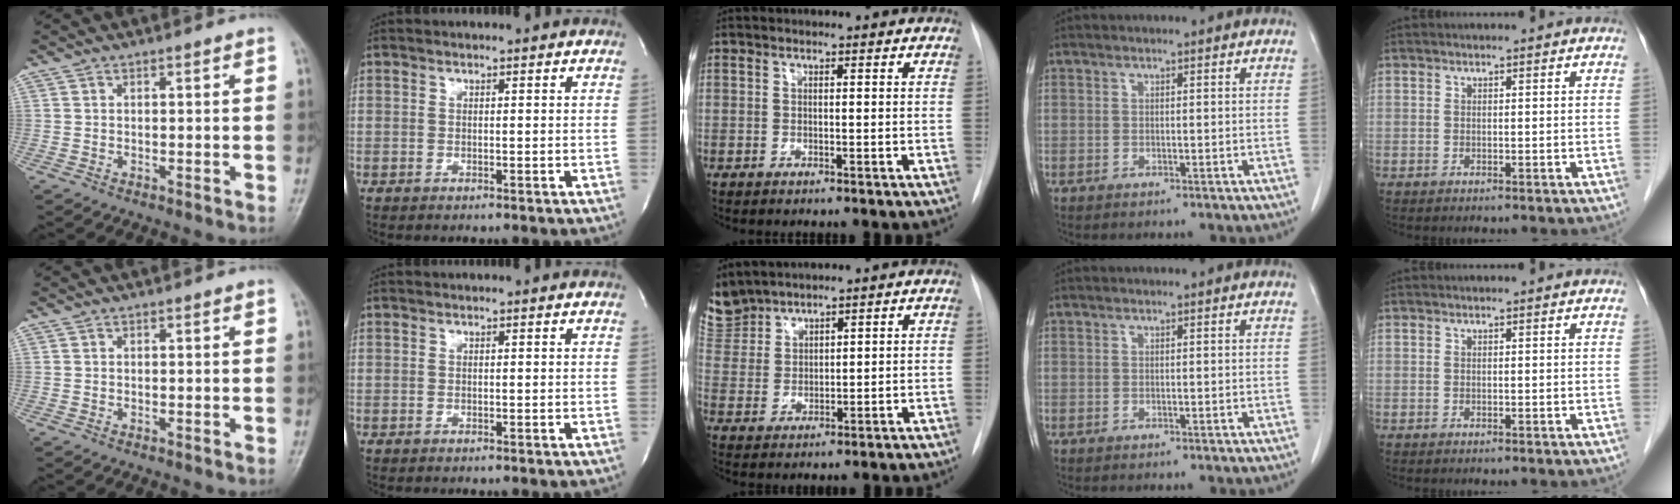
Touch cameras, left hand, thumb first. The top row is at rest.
{"middle": {"total": 7.2, "force": [6.8, 2.3, 0.2], "torque": [-0.012, 0.005, 0.151]}}